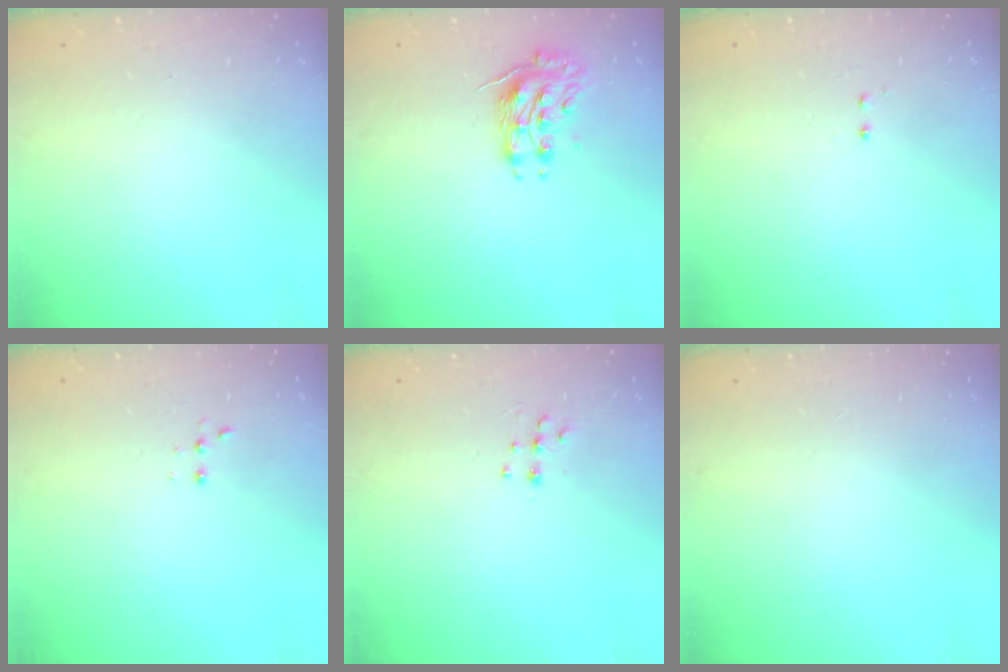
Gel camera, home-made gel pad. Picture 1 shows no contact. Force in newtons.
{"total": 10.2, "press": 10.2, "slide": 0.6}
{"total": 0.5, "press": 0.5, "slide": 0.3}
{"total": 2.7, "press": 2.7, "slide": 0.5}
{"total": 5.3, "press": 5.2, "slide": 0.7}
{"total": 0.0}